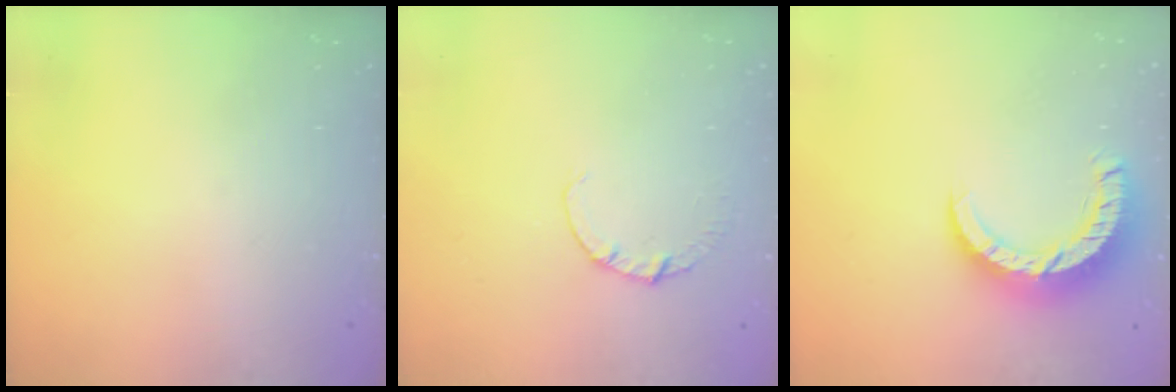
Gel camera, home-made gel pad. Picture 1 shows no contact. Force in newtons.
{"total": 1.9, "press": 1.9, "slide": 0.3}
{"total": 8.9, "press": 8.9, "slide": 0.9}